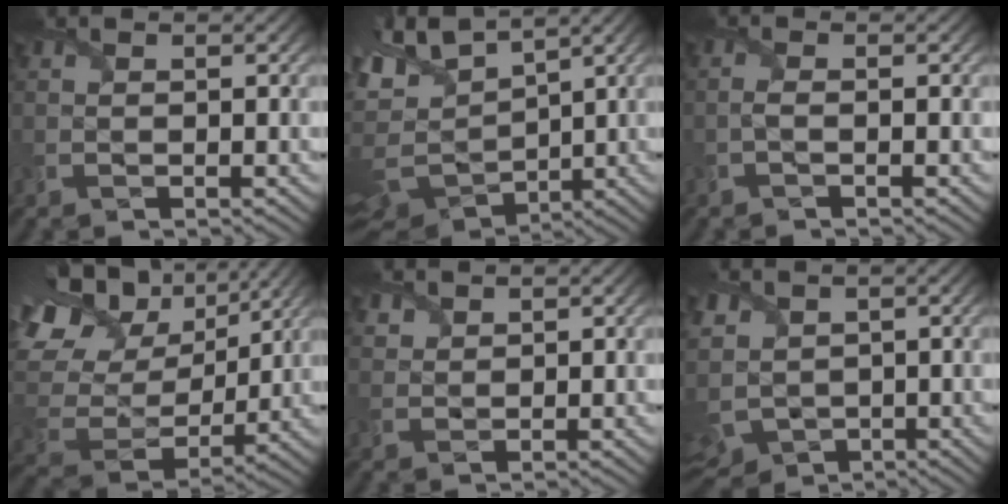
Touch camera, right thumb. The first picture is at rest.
{"total": 13.1, "force": [3.9, 7.5, 9.9], "torque": [-0.240, 0.001, 0.086]}
{"total": 1.1, "force": [-0.7, 0.1, 0.9], "torque": [-0.020, 0.001, -0.019]}
{"total": 17.2, "force": [7.9, 11.7, 9.9], "torque": [-0.245, 0.029, 0.146]}
{"total": 2.2, "force": [1.8, 1.1, 0.5], "torque": [-0.016, 0.001, 0.044]}
{"total": 6.3, "force": [0.5, 5.0, 3.8], "torque": [-0.132, -0.013, 0.004]}